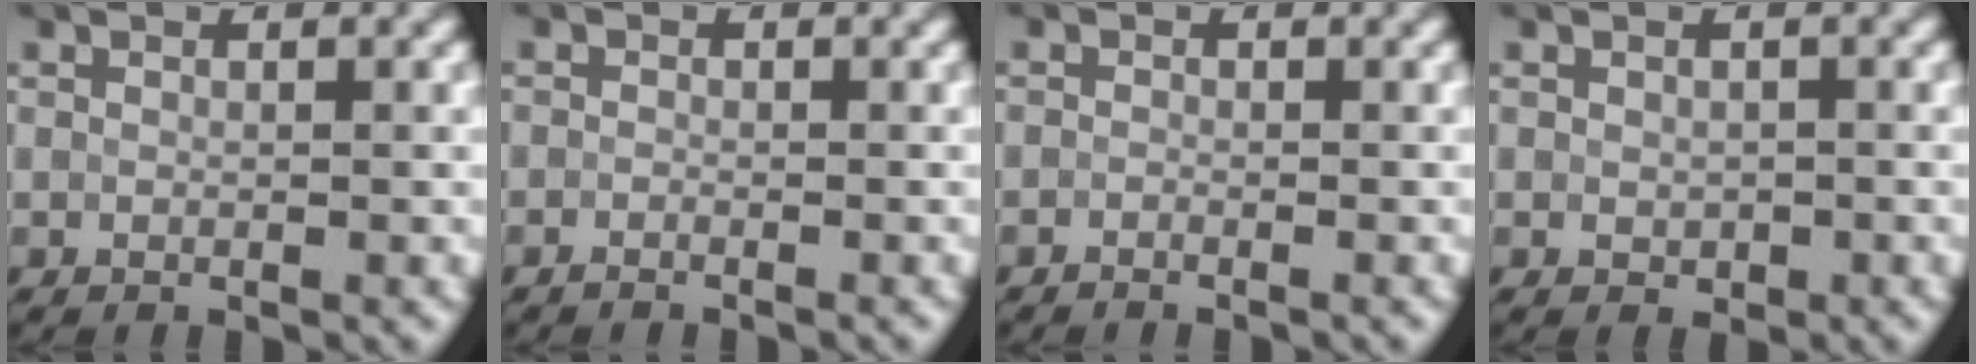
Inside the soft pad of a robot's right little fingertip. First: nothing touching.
{"total": 1.4, "force": [-1.1, 0.8, -0.4], "torque": [0.015, 0.000, -0.024]}
{"total": 1.1, "force": [-0.9, 0.6, -0.4], "torque": [0.012, -0.002, -0.019]}
{"total": 0.7, "force": [-0.1, 0.6, 0.4], "torque": [-0.006, -0.003, 0.002]}